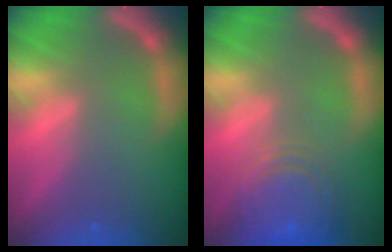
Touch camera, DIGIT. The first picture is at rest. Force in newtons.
{"total": 7.5}